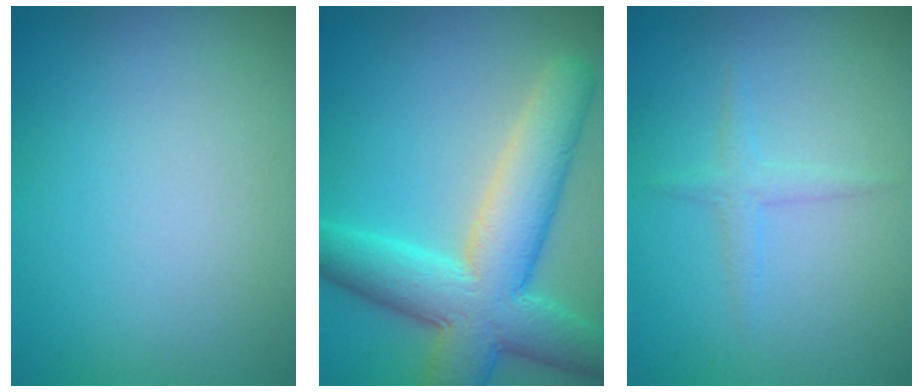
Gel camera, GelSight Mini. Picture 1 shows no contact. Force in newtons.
{"total": 9.1, "press": 9.1, "slide": 0.3}
{"total": 1.2, "press": 1.2, "slide": 0.0}